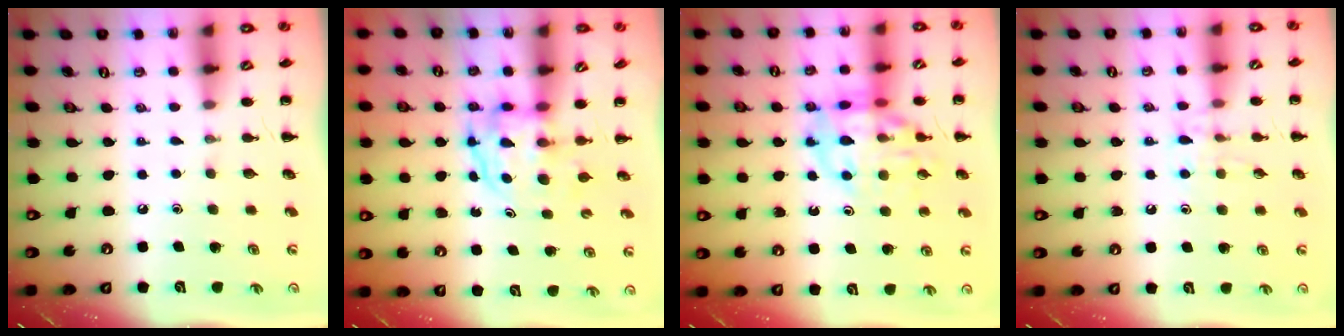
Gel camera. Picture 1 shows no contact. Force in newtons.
{"total": 3.9, "press": 3.8, "slide": 0.3}
{"total": 14.0, "press": 13.8, "slide": 2.1}
{"total": 8.0, "press": 7.9, "slide": 1.3}